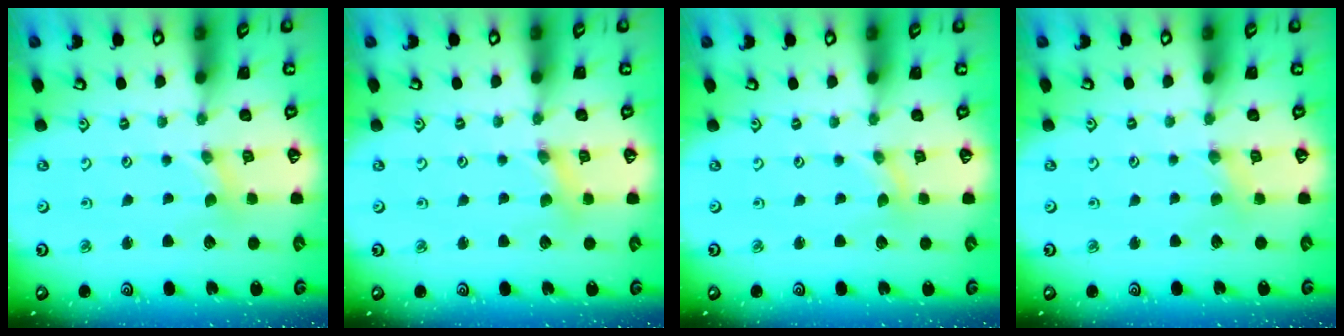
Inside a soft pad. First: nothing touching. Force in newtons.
{"total": 1.9, "press": 1.9, "slide": 0.3}
{"total": 0.0}
{"total": 3.0, "press": 3.0, "slide": 0.3}